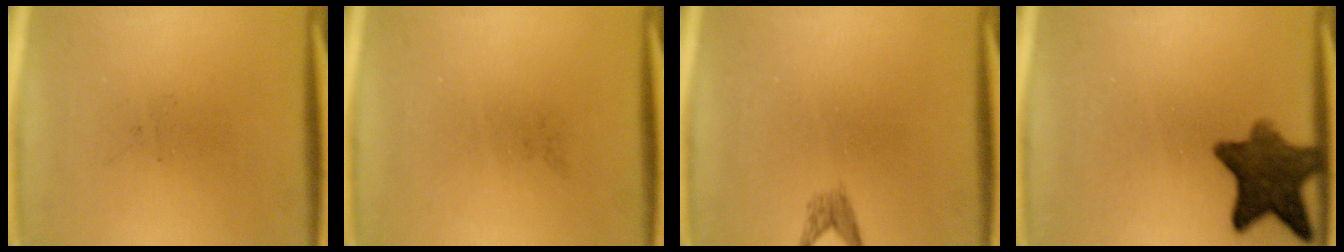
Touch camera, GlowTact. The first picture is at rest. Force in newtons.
{"total": 0.0}
{"total": 1.4}
{"total": 9.7}